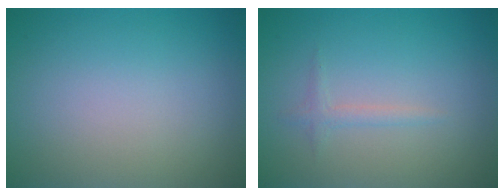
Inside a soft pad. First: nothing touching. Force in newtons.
{"total": 1.0, "press": 1.0, "slide": 0.0}